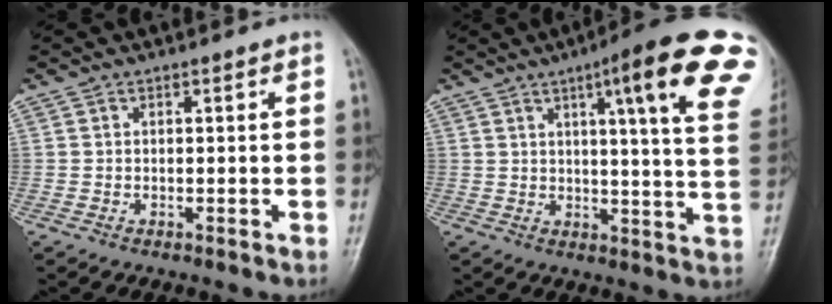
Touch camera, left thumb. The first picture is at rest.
{"total": 19.2, "force": [9.3, 2.5, 16.6], "torque": [-0.201, -0.029, 0.106]}